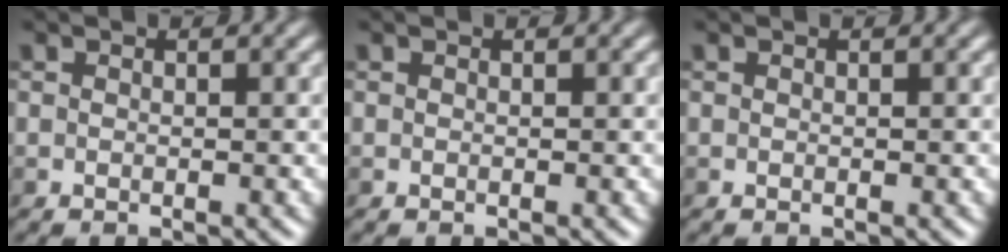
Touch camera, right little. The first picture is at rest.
{"total": 0.0}
{"total": 0.0}